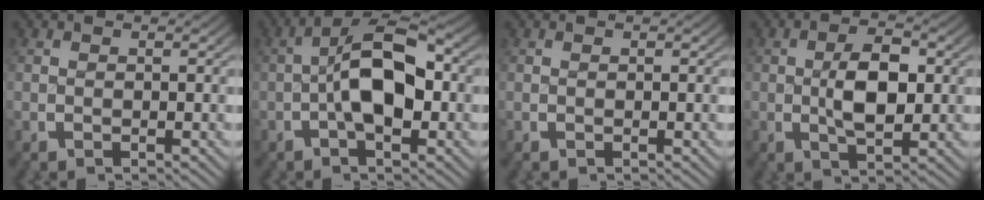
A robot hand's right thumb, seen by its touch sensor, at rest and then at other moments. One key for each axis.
{"total": 8.1, "fx": 0.0, "fy": 4.4, "fz": 6.9, "tx": -0.117, "ty": -0.010, "tz": 0.000}
{"total": 0.0}
{"total": 5.3, "fx": -0.1, "fy": 2.9, "fz": 4.4, "tx": -0.084, "ty": -0.009, "tz": 0.002}